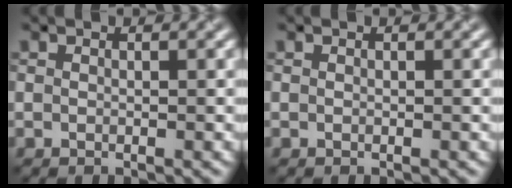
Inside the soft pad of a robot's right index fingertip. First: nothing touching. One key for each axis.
{"total": 0.0}